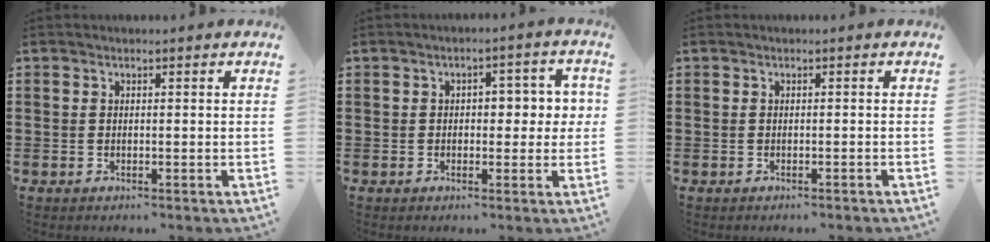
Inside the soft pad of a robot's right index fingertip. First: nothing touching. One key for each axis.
{"total": 4.3, "fx": 0.1, "fy": 2.7, "fz": 3.3, "tx": -0.051, "ty": 0.004, "tz": -0.007}
{"total": 0.0}